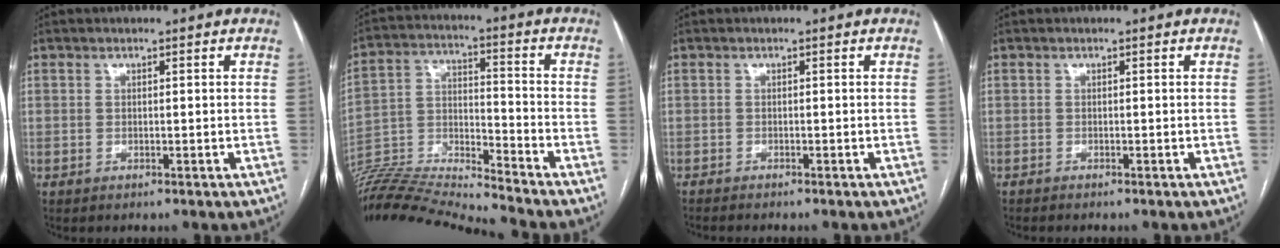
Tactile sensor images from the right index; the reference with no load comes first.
{"total": 15.6, "force": [-15.2, -2.3, 3.1], "torque": [-0.057, 0.026, -0.273]}
{"total": 2.8, "force": [-2.5, 0.3, 1.3], "torque": [-0.022, -0.006, -0.033]}
{"total": 1.4, "force": [-1.3, 0.0, 0.6], "torque": [-0.010, -0.002, -0.015]}